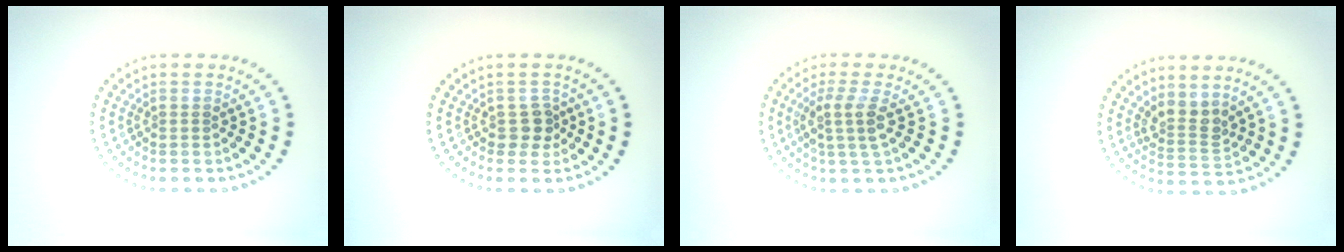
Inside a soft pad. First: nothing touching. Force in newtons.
{"total": 1.7, "press": 1.5, "slide": 0.9}
{"total": 2.7, "press": 2.2, "slide": 1.7}
{"total": 2.6, "press": 1.9, "slide": 1.7}